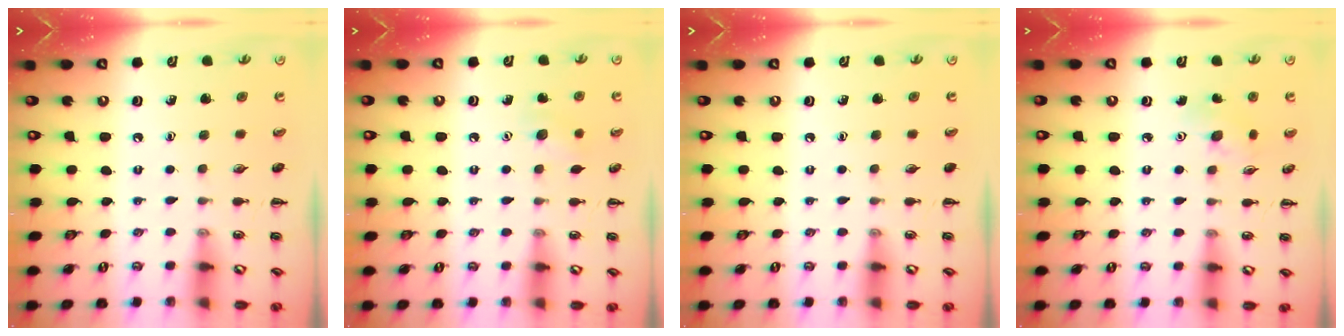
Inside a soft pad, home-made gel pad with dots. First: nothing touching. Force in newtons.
{"total": 6.5, "press": 6.3, "slide": 1.6}
{"total": 0.0}
{"total": 3.2, "press": 3.1, "slide": 0.8}